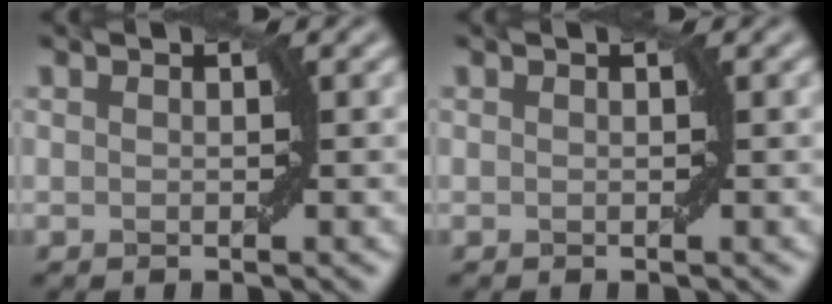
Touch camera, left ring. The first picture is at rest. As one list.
[{"total": 0.0}]